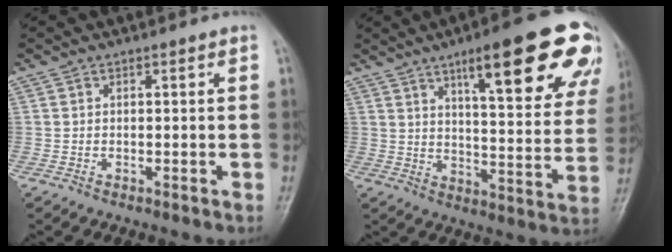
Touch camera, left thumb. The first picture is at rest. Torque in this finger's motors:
{"motor_torque": [2.58, 2.09, 1.73, -1.04, 0.15]}